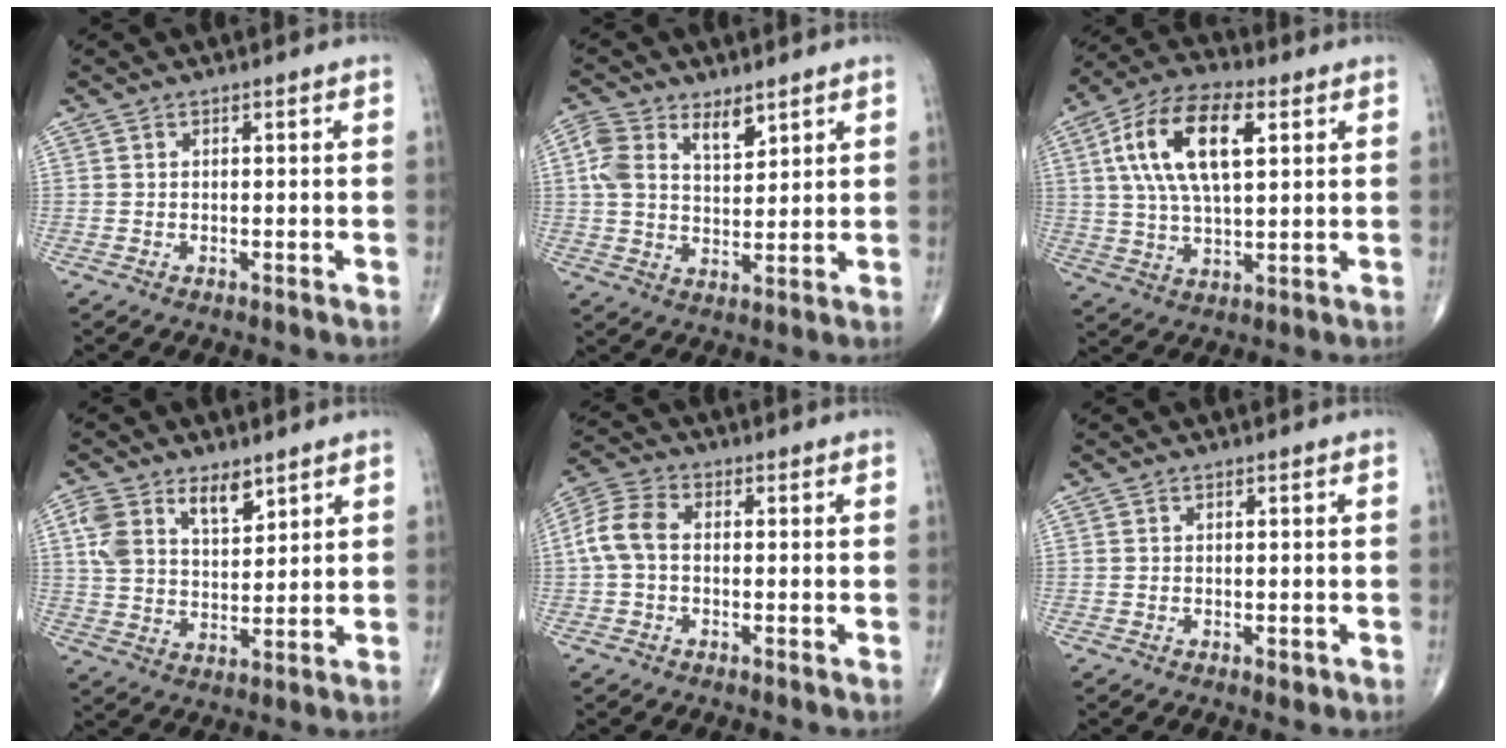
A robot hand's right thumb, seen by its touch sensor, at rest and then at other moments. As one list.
[{"total": 8.4, "force": [4.2, 4.8, 5.5], "torque": [-0.083, -0.010, 0.080]}, {"total": 16.0, "force": [4.7, 7.3, 13.4], "torque": [-0.253, 0.008, 0.082]}, {"total": 9.7, "force": [5.2, 5.2, 6.3], "torque": [-0.100, -0.020, 0.103]}, {"total": 6.5, "force": [-0.2, 4.3, 4.9], "torque": [-0.104, 0.019, -0.013]}, {"total": 0.7, "force": [-0.2, 0.5, 0.6], "torque": [-0.002, -0.001, -0.002]}]